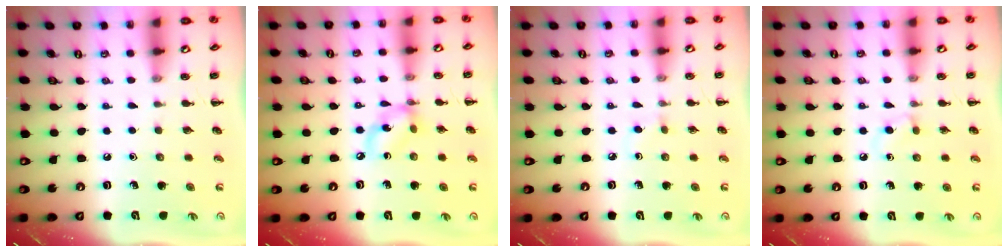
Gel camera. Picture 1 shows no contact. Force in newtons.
{"total": 7.1, "press": 6.9, "slide": 1.6}
{"total": 2.3, "press": 2.1, "slide": 1.0}
{"total": 3.3, "press": 2.9, "slide": 1.6}